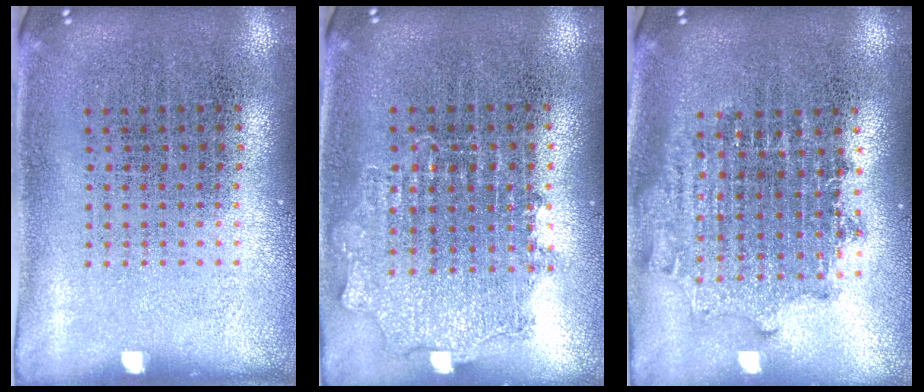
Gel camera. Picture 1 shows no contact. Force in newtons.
{"total": 0.9, "press": 0.9, "slide": 0.2}
{"total": 1.7, "press": 1.4, "slide": 1.0}